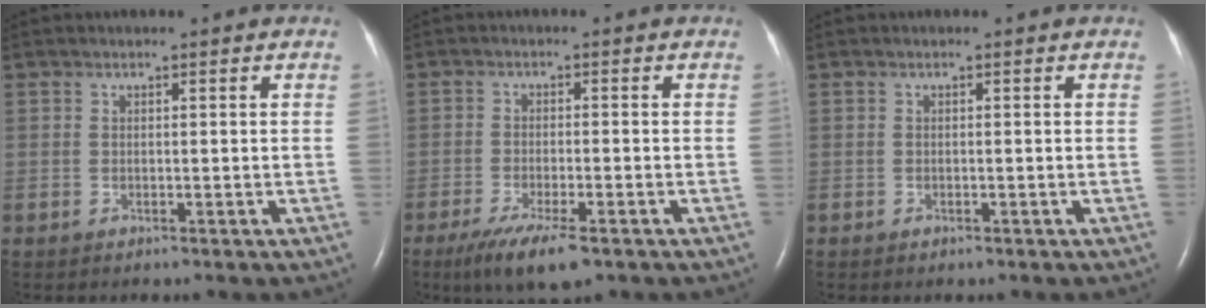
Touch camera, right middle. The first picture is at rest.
{"total": 7.7, "force": [-4.9, 1.5, 5.7], "torque": [-0.105, -0.019, -0.078]}
{"total": 0.0}